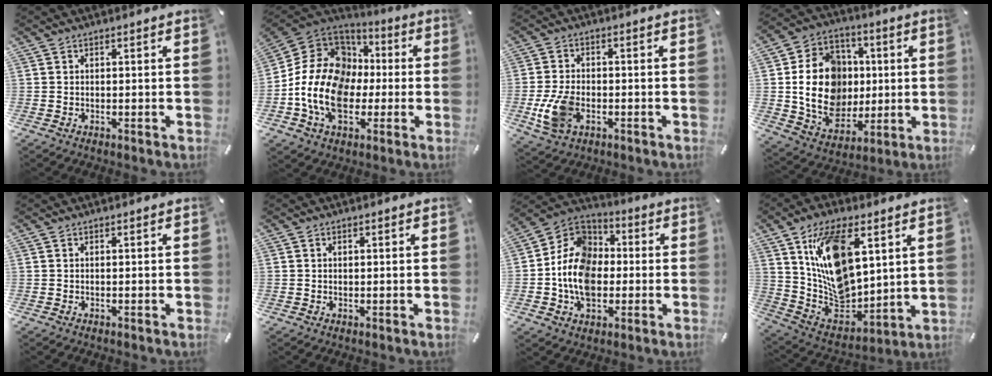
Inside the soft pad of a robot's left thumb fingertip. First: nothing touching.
{"total": 18.0, "force": [-3.1, 14.5, 10.1], "torque": [-0.225, 0.012, -0.053]}
{"total": 9.2, "force": [-2.5, 6.2, 6.3], "torque": [-0.135, 0.007, -0.041]}
{"total": 18.8, "force": [0.6, 15.6, 10.5], "torque": [-0.194, 0.008, 0.023]}
{"total": 0.0}
{"total": 0.8, "force": [0.2, 0.5, 0.5], "torque": [-0.011, 0.004, 0.003]}
{"total": 14.1, "force": [-2.8, 11.3, 7.9], "torque": [-0.190, 0.013, -0.055]}
{"total": 17.4, "force": [7.7, 10.7, 11.3], "torque": [-0.205, -0.034, 0.143]}